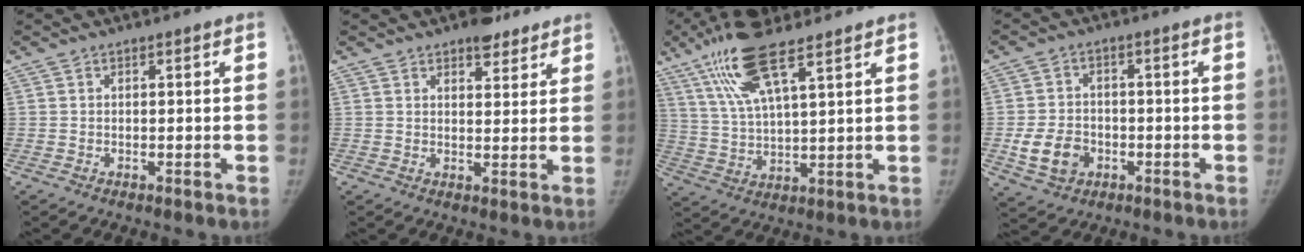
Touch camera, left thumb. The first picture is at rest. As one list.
[{"total": 5.2, "force": [3.9, 2.7, 2.3], "torque": [-0.007, -0.022, 0.056]}, {"total": 13.1, "force": [8.1, 3.2, 9.7], "torque": [-0.197, -0.018, 0.162]}, {"total": 7.6, "force": [-2.3, 6.0, 4.2], "torque": [-0.065, 0.011, -0.034]}]